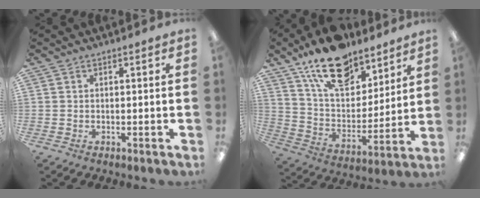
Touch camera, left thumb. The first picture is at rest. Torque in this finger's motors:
{"motor_torque": [1.04, 0.31, 1.47, -1.32, 0.14]}